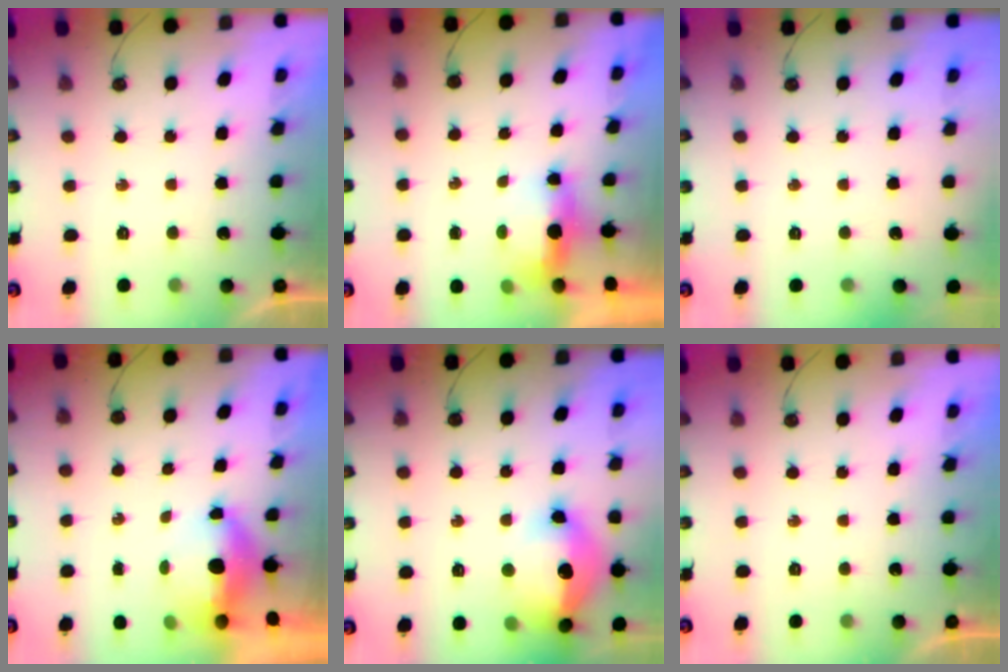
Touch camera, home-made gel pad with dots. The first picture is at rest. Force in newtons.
{"total": 6.6, "press": 5.4, "slide": 3.9}
{"total": 0.0}
{"total": 11.4, "press": 6.5, "slide": 9.4}
{"total": 16.4, "press": 16.3, "slide": 1.8}
{"total": 0.0}